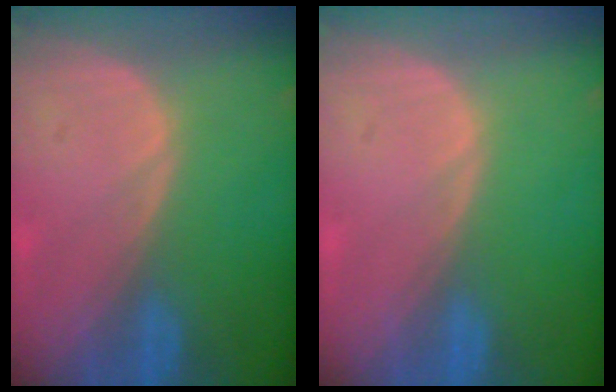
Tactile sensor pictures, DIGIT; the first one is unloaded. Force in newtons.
{"total": 0.0}